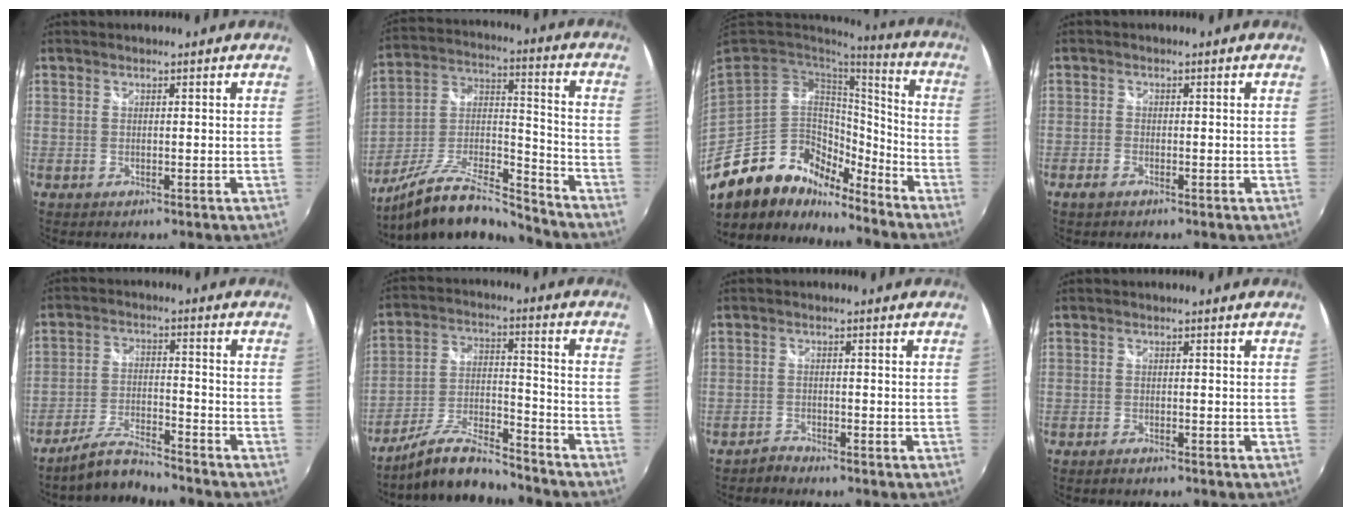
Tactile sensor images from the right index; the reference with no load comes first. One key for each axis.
{"total": 17.1, "fx": -14.1, "fy": 4.5, "fz": 8.5, "tx": -0.172, "ty": 0.004, "tz": -0.253}
{"total": 19.9, "fx": -14.7, "fy": 10.9, "fz": 7.8, "tx": -0.179, "ty": 0.016, "tz": -0.257}
{"total": 1.8, "fx": -1.4, "fy": 0.9, "fz": 0.8, "tx": -0.021, "ty": -0.002, "tz": -0.029}
{"total": 7.1, "fx": -6.8, "fy": 0.3, "fz": 1.9, "tx": -0.051, "ty": 0.011, "tz": -0.129}
{"total": 12.2, "fx": -11.1, "fy": 2.1, "fz": 4.7, "tx": -0.104, "ty": 0.005, "tz": -0.202}
{"total": 1.9, "fx": -1.8, "fy": 0.3, "fz": -0.2, "tx": -0.003, "ty": 0.001, "tz": -0.039}
{"total": 1.5, "fx": -1.4, "fy": 0.3, "fz": 0.4, "tx": -0.014, "ty": -0.004, "tz": -0.026}